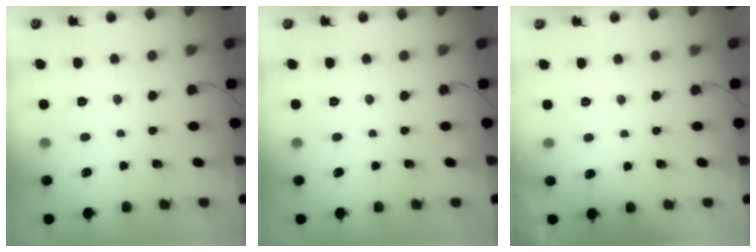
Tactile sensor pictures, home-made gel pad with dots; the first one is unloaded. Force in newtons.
{"total": 0.0}
{"total": 2.8, "press": 2.5, "slide": 1.2}